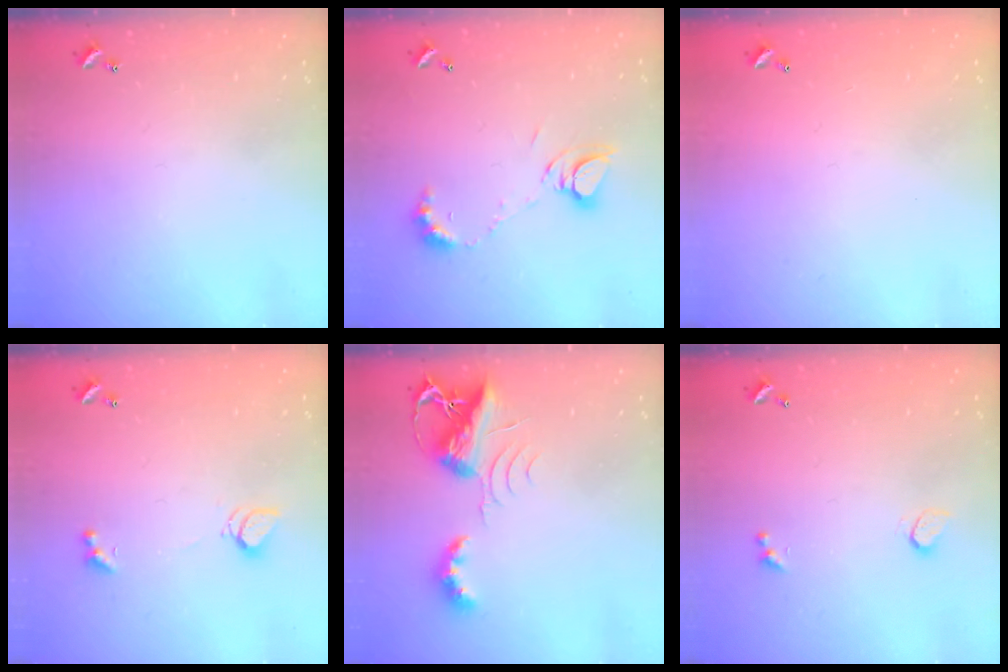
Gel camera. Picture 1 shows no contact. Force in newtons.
{"total": 8.3, "press": 8.2, "slide": 1.0}
{"total": 2.9, "press": 2.9, "slide": 0.1}
{"total": 2.5, "press": 2.5, "slide": 0.6}
{"total": 7.7, "press": 7.7, "slide": 0.5}
{"total": 0.9, "press": 0.8, "slide": 0.4}